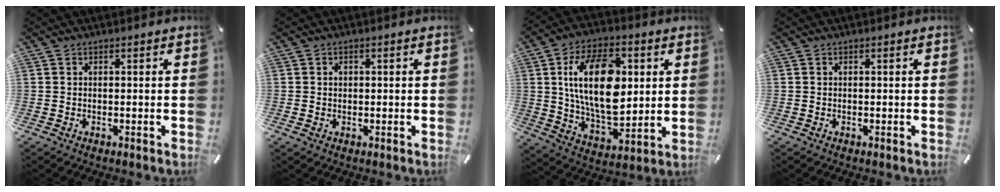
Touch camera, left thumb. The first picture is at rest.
{"total": 1.2, "force": [0.1, 1.1, 0.4], "torque": [-0.002, 0.002, -0.002]}
{"total": 20.7, "force": [3.9, 12.4, 16.1], "torque": [-0.305, 0.001, 0.062]}
{"total": 0.0}